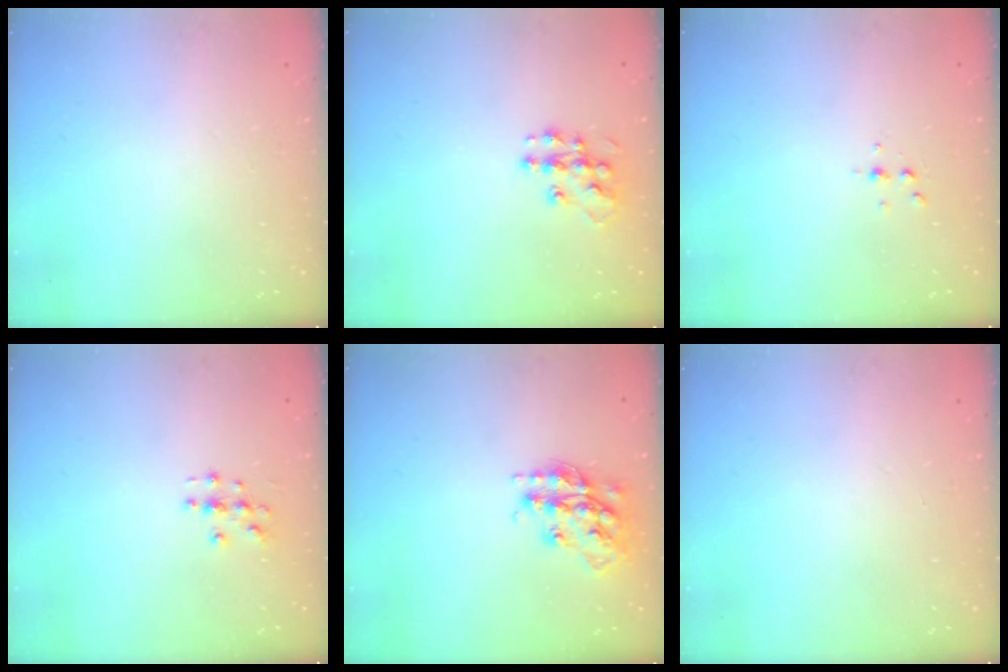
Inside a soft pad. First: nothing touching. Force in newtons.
{"total": 10.6, "press": 10.6, "slide": 0.6}
{"total": 3.1, "press": 3.1, "slide": 0.5}
{"total": 3.0, "press": 3.0, "slide": 0.3}
{"total": 15.2, "press": 15.2, "slide": 0.8}
{"total": 0.0}